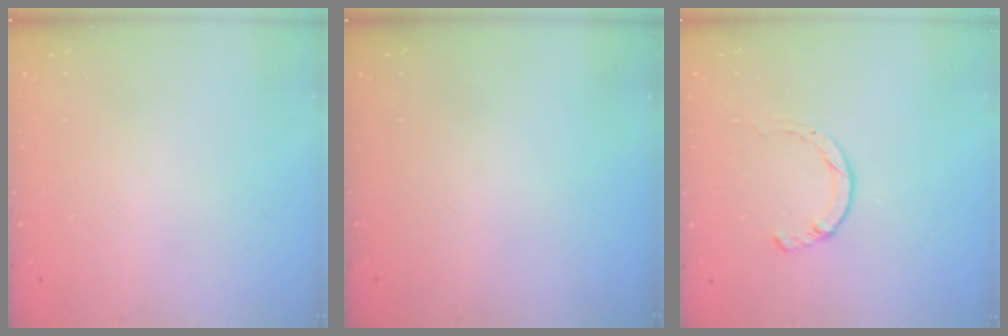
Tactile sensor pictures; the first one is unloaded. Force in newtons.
{"total": 0.0}
{"total": 2.3, "press": 2.3, "slide": 0.5}